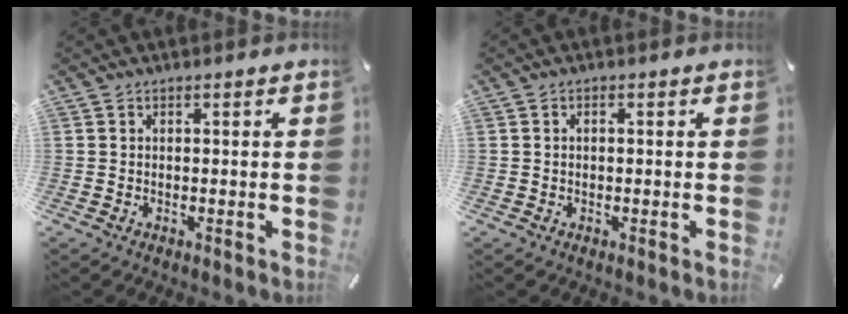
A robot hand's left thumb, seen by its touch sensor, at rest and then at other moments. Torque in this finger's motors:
{"motor_torque": [-0.28, -0.06, -0.39, -0.18, -0.05]}